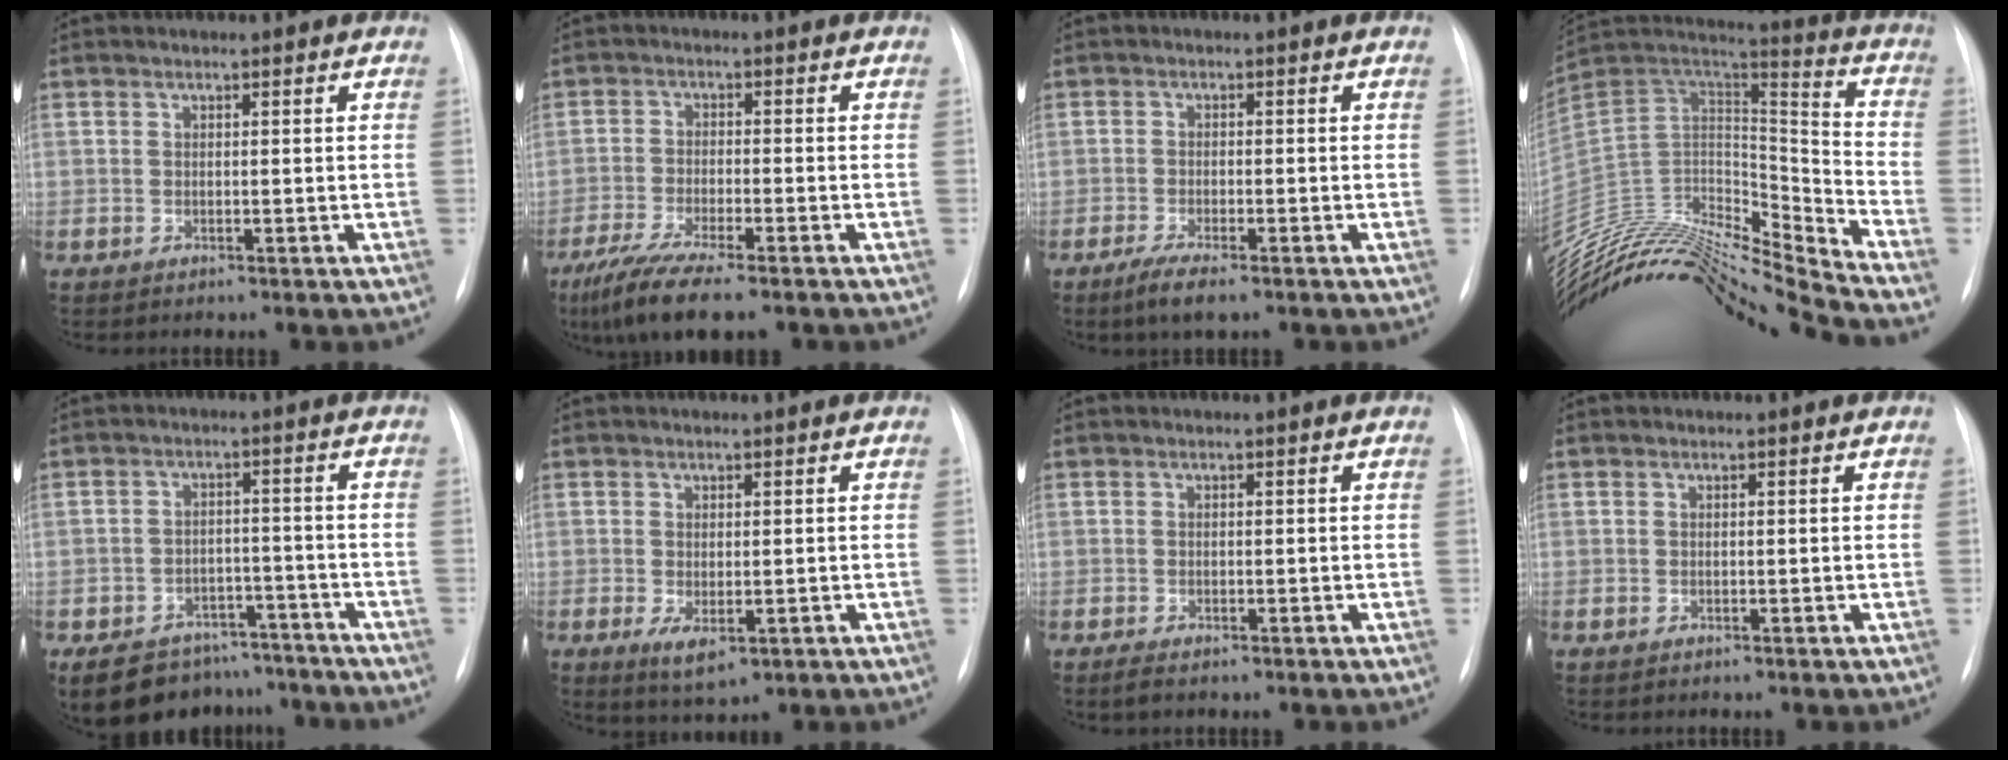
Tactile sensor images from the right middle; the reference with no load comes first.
{"total": 10.1, "force": [-7.5, 1.2, 6.6], "torque": [-0.118, -0.026, -0.125]}
{"total": 4.2, "force": [-2.8, 0.6, 3.0], "torque": [-0.065, -0.011, -0.048]}
{"total": 24.9, "force": [-23.5, 1.0, 8.3], "torque": [-0.161, 0.022, -0.399]}
{"total": 12.4, "force": [-10.1, 6.6, 3.0], "torque": [-0.046, 0.014, -0.135]}
{"total": 3.8, "force": [-1.2, 1.6, 3.3], "torque": [-0.049, -0.011, -0.005]}
{"total": 1.1, "force": [-0.7, 0.3, 0.7], "torque": [-0.017, -0.004, -0.010]}
{"total": 0.0}